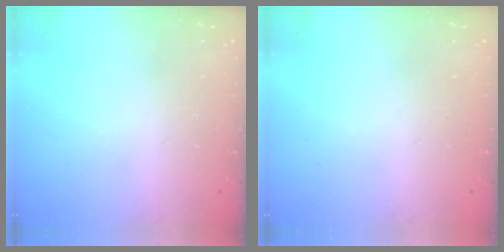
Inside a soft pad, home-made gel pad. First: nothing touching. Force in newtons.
{"total": 0.0}